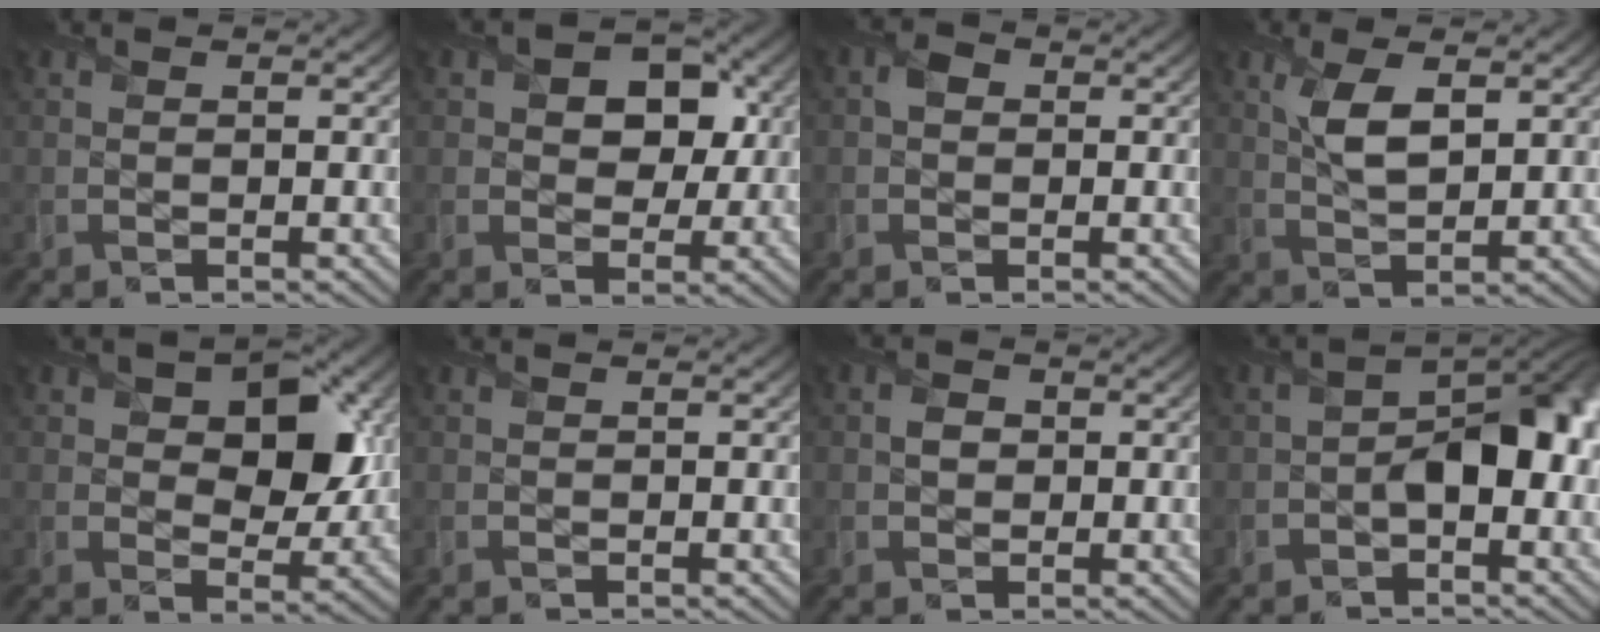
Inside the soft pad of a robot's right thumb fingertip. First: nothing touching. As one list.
[{"total": 6.6, "force": [1.7, 4.8, 4.2], "torque": [-0.060, 0.003, 0.015]}, {"total": 1.6, "force": [0.0, 1.5, 0.6], "torque": [-0.012, 0.000, -0.007]}, {"total": 5.0, "force": [1.9, 2.1, 4.2], "torque": [-0.094, 0.000, 0.038]}, {"total": 9.3, "force": [2.5, 6.0, 6.7], "torque": [-0.091, -0.005, 0.036]}, {"total": 0.0}, {"total": 1.6, "force": [0.0, 1.4, 0.7], "torque": [-0.015, 0.000, -0.005]}, {"total": 6.6, "force": [-1.1, 3.6, 5.4], "torque": [-0.074, 0.012, -0.023]}]